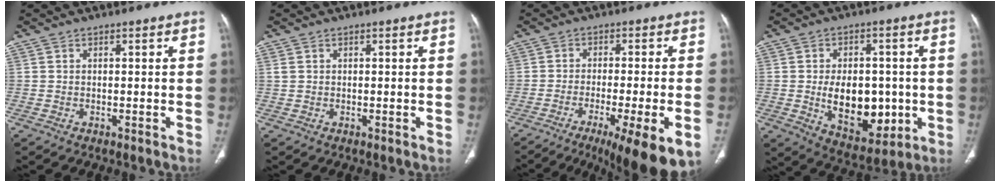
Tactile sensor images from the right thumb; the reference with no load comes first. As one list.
[{"total": 1.1, "force": [0.6, 0.7, 0.6], "torque": [-0.014, 0.006, 0.017]}, {"total": 15.0, "force": [-8.2, 2.2, 12.4], "torque": [-0.155, -0.004, -0.125]}, {"total": 14.7, "force": [-1.6, 9.4, 11.2], "torque": [-0.128, -0.003, -0.002]}]